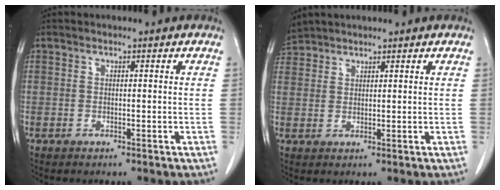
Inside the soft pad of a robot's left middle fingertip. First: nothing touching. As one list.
[{"total": 3.2, "force": [3.1, 0.6, -0.1], "torque": [-0.006, 0.020, 0.065]}]